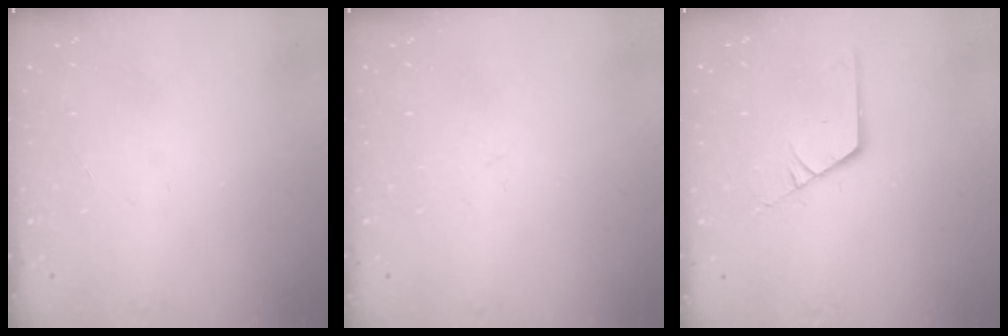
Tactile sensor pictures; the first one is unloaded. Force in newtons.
{"total": 2.6, "press": 2.6, "slide": 0.2}
{"total": 2.9, "press": 2.9, "slide": 0.1}